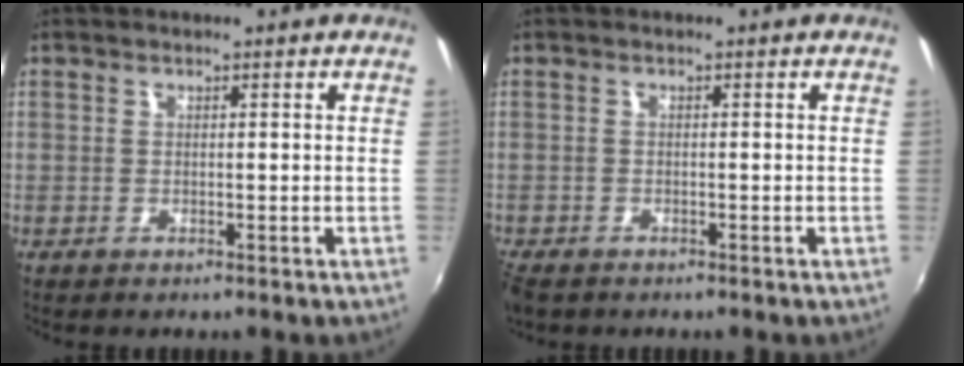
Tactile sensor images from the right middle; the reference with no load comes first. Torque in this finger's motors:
{"motor_torque": [1.07, -1.07, 0.36, 0.18]}